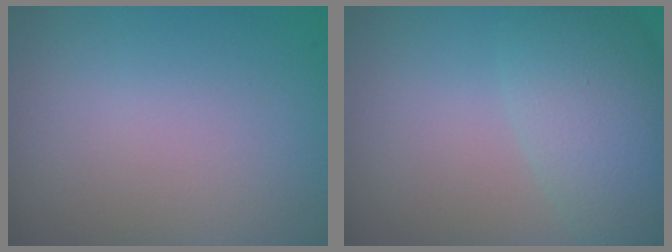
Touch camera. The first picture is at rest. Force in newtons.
{"total": 6.2, "press": 6.2, "slide": 0.3}